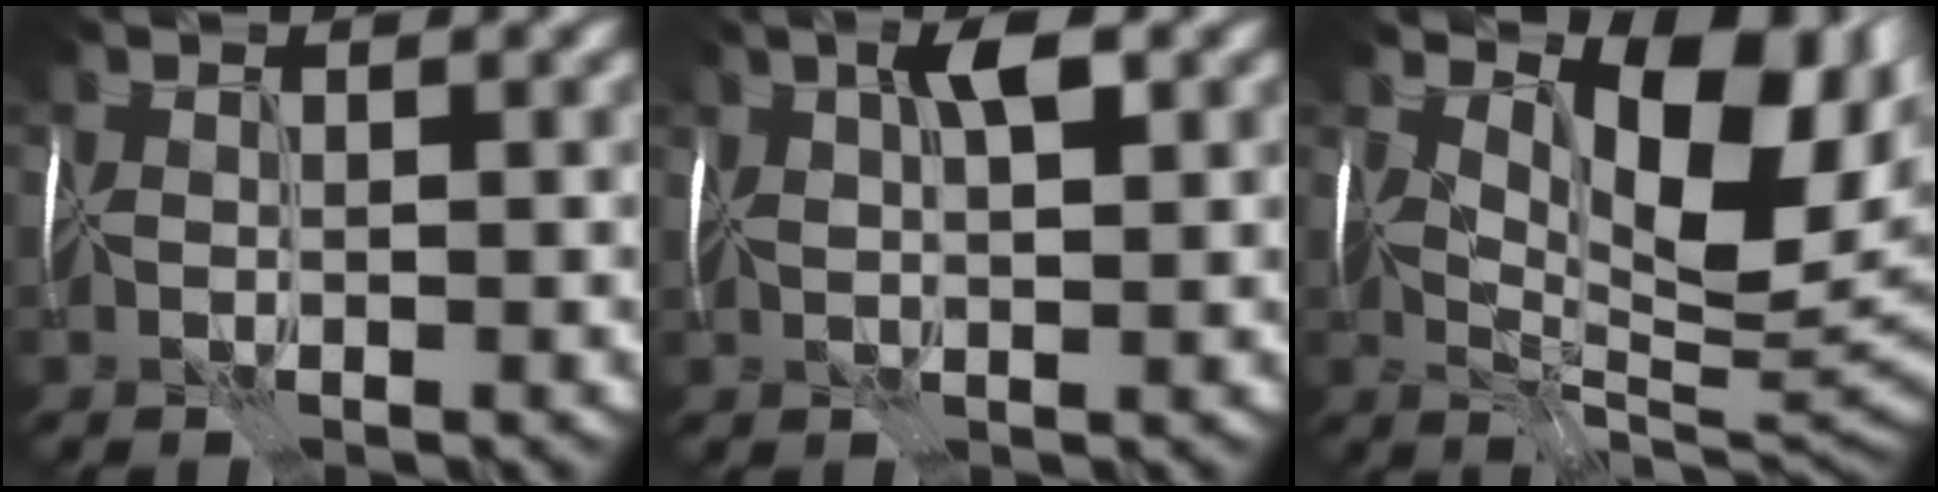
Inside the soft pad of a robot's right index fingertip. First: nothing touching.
{"total": 3.4, "force": [1.4, 1.0, 3.0], "torque": [-0.058, 0.009, 0.022]}
{"total": 10.9, "force": [3.5, 5.2, 8.8], "torque": [-0.141, -0.010, 0.062]}